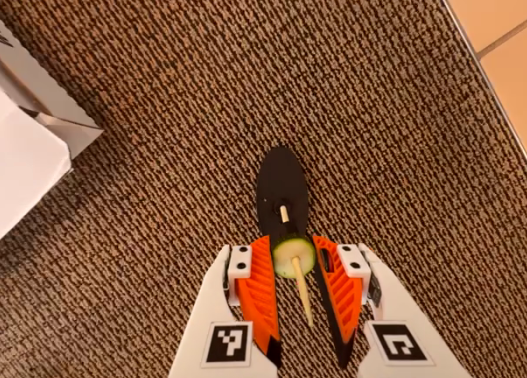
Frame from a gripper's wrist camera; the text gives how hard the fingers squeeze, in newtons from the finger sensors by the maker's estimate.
{"total": 8.0, "left": 7.5, "right": 8.5}